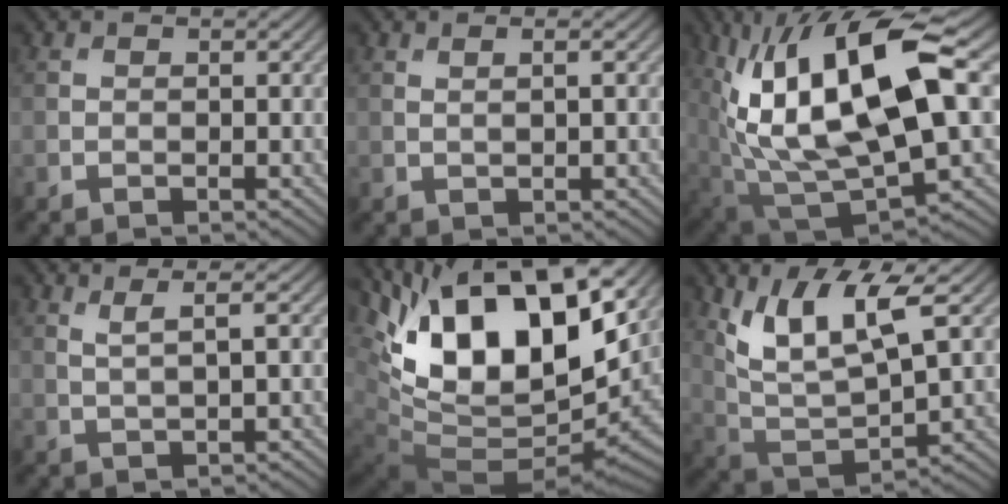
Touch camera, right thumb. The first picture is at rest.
{"total": 1.4, "force": [0.5, 0.2, 1.3], "torque": [-0.018, -0.002, 0.006]}
{"total": 18.9, "force": [3.9, 7.7, 16.9], "torque": [-0.323, 0.009, 0.067]}
{"total": 2.6, "force": [1.1, 0.4, 2.3], "torque": [-0.039, 0.004, 0.022]}
{"total": 18.5, "force": [6.3, 9.0, 14.9], "torque": [-0.287, 0.000, 0.120]}
{"total": 10.9, "force": [5.0, 4.1, 8.8], "torque": [-0.191, -0.009, 0.102]}